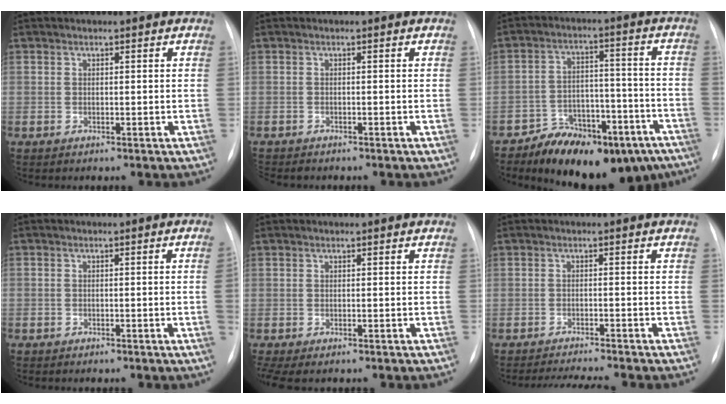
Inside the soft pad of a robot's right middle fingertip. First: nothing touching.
{"total": 3.2, "force": [-2.8, 1.2, 1.1], "torque": [-0.015, -0.006, -0.037]}
{"total": 17.4, "force": [-12.8, 8.0, 8.7], "torque": [-0.090, 0.048, -0.183]}
{"total": 1.5, "force": [-0.5, -0.5, 1.3], "torque": [-0.021, 0.002, -0.012]}
{"total": 3.8, "force": [-2.8, 1.5, 2.2], "torque": [-0.035, -0.010, -0.039]}
{"total": 5.8, "force": [-5.4, -0.6, 2.1], "torque": [-0.031, -0.013, -0.084]}